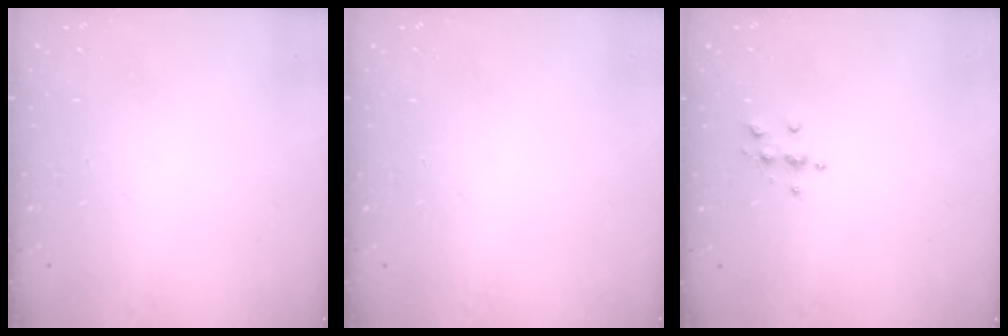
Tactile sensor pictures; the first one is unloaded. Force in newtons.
{"total": 0.0}
{"total": 3.9, "press": 3.8, "slide": 0.4}